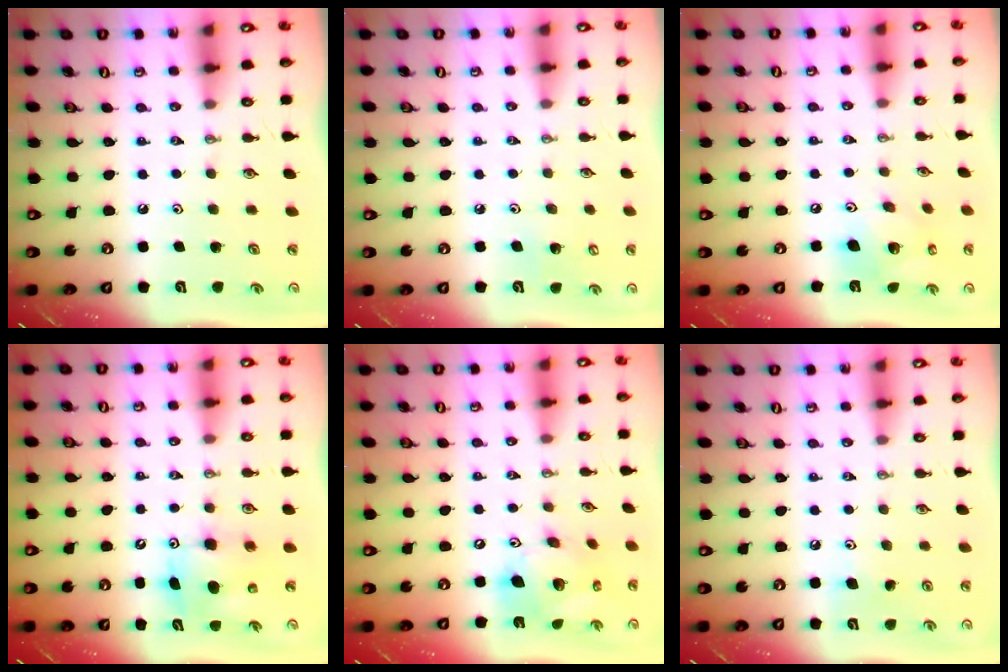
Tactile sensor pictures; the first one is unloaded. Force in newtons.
{"total": 4.7, "press": 4.6, "slide": 0.9}
{"total": 14.1, "press": 13.9, "slide": 2.1}
{"total": 8.3, "press": 8.3, "slide": 0.6}
{"total": 14.8, "press": 14.7, "slide": 2.0}
{"total": 5.5, "press": 5.2, "slide": 1.7}